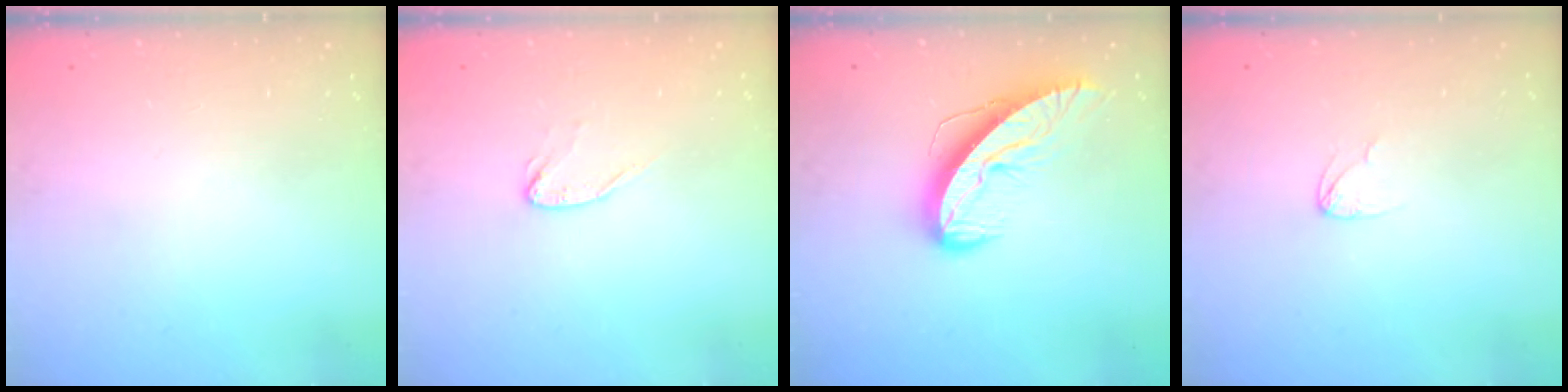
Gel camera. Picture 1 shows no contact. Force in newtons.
{"total": 4.2, "press": 4.1, "slide": 0.4}
{"total": 11.0, "press": 11.0, "slide": 1.3}
{"total": 2.7, "press": 2.7, "slide": 0.1}